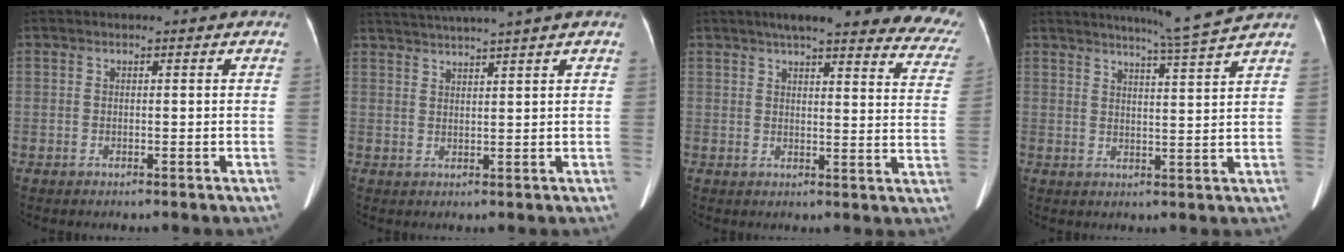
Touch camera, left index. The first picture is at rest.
{"total": 8.3, "force": [7.4, -1.8, 3.4], "torque": [-0.059, 0.021, 0.111]}
{"total": 22.9, "force": [20.1, 3.6, 10.4], "torque": [-0.113, -0.036, 0.215]}
{"total": 7.4, "force": [6.7, -2.2, 2.5], "torque": [-0.045, -0.019, 0.094]}